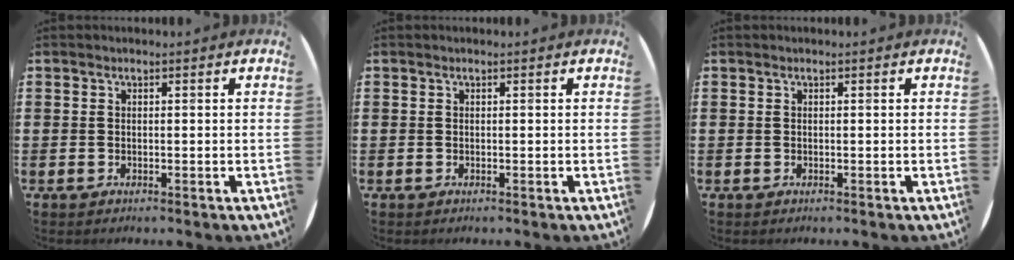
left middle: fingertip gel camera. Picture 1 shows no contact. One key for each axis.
{"total": 0.0}
{"total": 0.0}